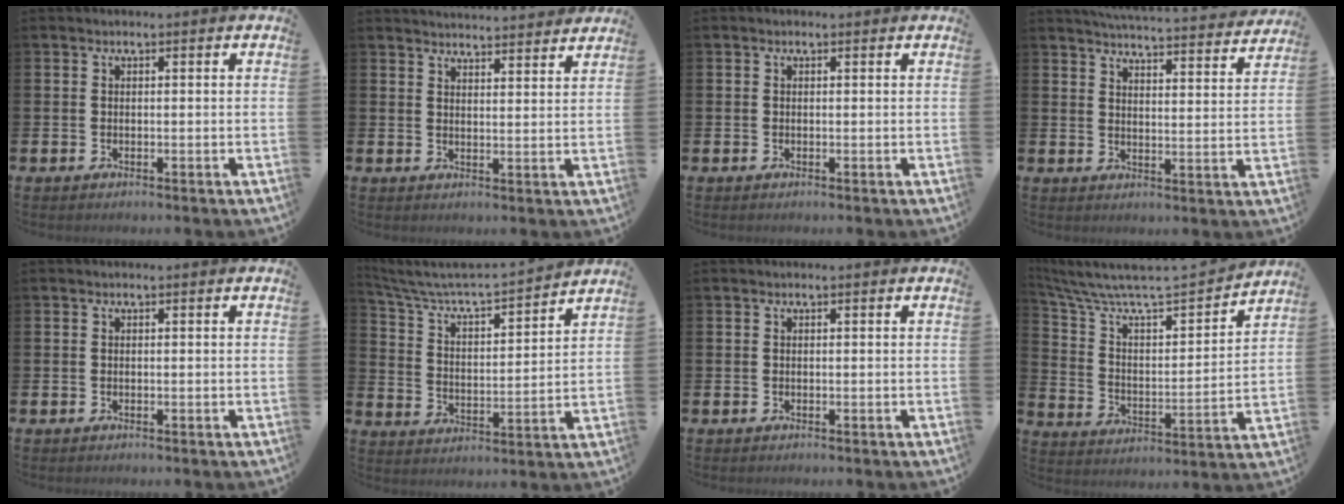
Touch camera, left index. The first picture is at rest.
{"total": 4.0, "force": [4.0, 0.0, -0.2], "torque": [-0.002, -0.030, 0.070]}
{"total": 0.0}
{"total": 5.7, "force": [5.6, 0.2, 1.0], "torque": [-0.034, -0.040, 0.097]}
{"total": 0.0}
{"total": 6.2, "force": [5.9, 0.8, 1.7], "torque": [-0.065, -0.052, 0.094]}
{"total": 0.0}
{"total": 8.1, "force": [7.5, 1.5, 2.6], "torque": [-0.093, -0.061, 0.121]}